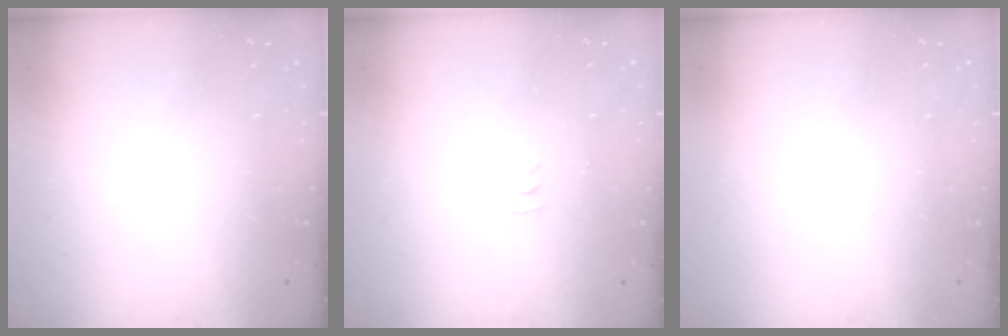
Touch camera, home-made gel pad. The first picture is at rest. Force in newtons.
{"total": 2.8, "press": 2.8, "slide": 0.4}
{"total": 2.2, "press": 2.1, "slide": 0.4}